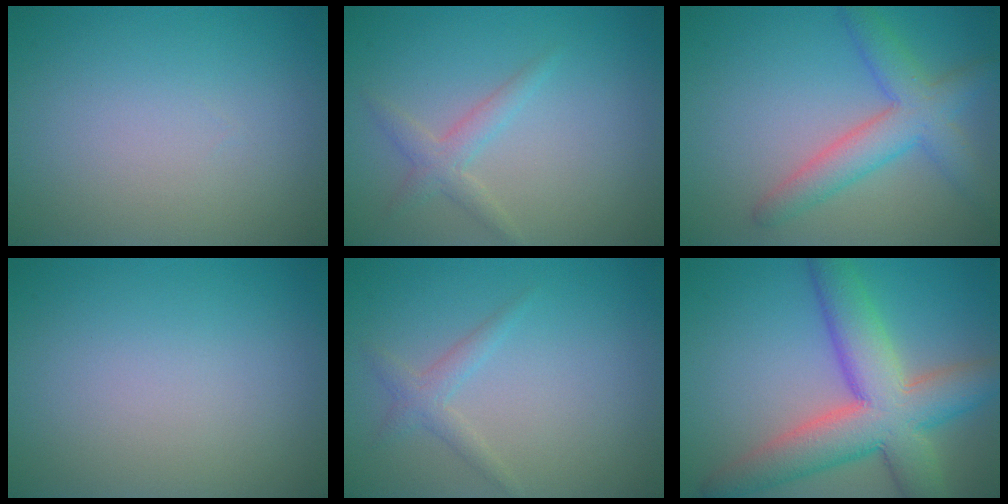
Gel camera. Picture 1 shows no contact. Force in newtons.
{"total": 1.9, "press": 1.9, "slide": 0.1}
{"total": 4.9, "press": 4.9, "slide": 0.2}
{"total": 0.0}
{"total": 1.6, "press": 1.6, "slide": 0.1}
{"total": 9.5, "press": 9.5, "slide": 0.5}